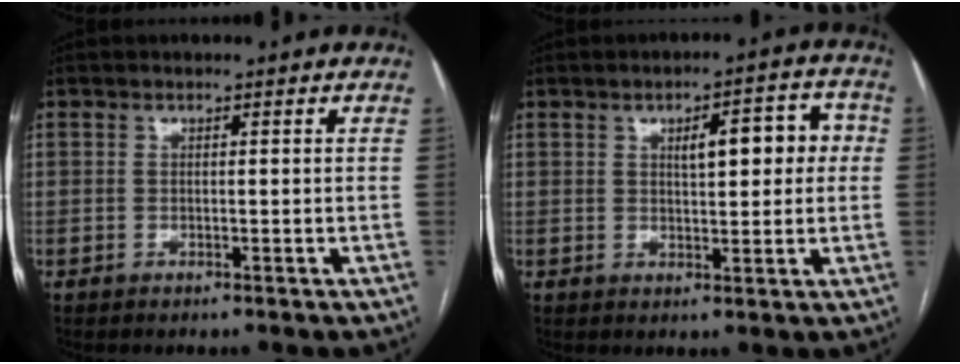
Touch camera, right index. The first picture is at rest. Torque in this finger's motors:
{"motor_torque": [0.23, 0.04, 0.14, 0.03]}